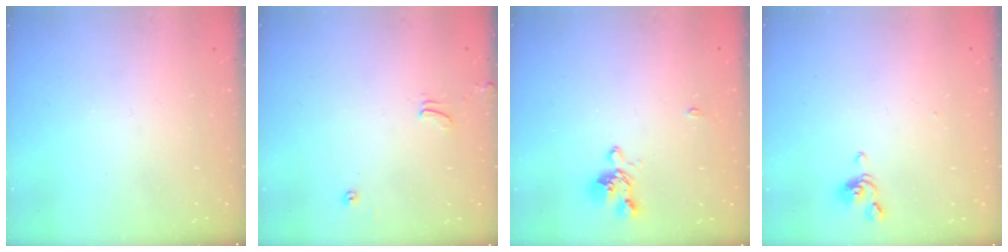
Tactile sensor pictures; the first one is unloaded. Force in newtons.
{"total": 1.3, "press": 1.2, "slide": 0.4}
{"total": 1.2, "press": 0.8, "slide": 1.0}
{"total": 0.7, "press": 0.6, "slide": 0.5}